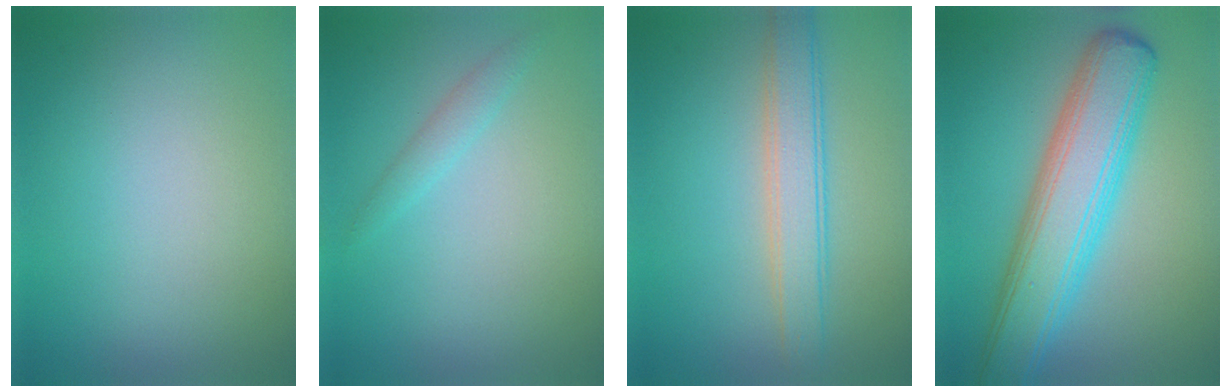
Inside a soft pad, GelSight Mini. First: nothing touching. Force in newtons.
{"total": 1.3, "press": 1.3, "slide": 0.0}
{"total": 3.9, "press": 3.9, "slide": 0.3}
{"total": 8.4, "press": 8.4, "slide": 0.2}